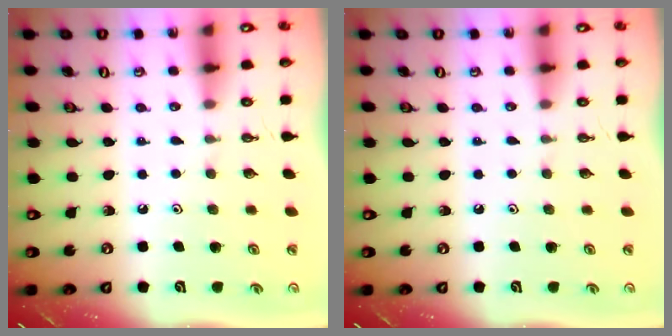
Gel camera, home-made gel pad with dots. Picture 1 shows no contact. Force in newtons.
{"total": 0.0}